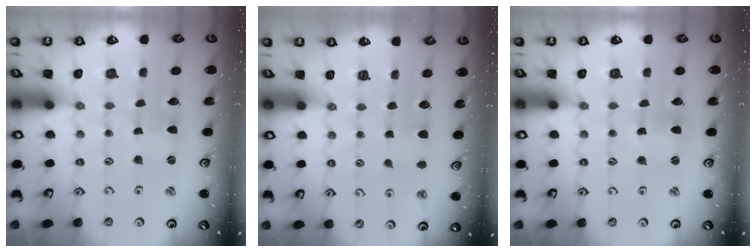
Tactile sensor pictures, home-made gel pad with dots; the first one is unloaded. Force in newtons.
{"total": 4.4, "press": 4.3, "slide": 0.7}
{"total": 1.3, "press": 1.3, "slide": 0.1}